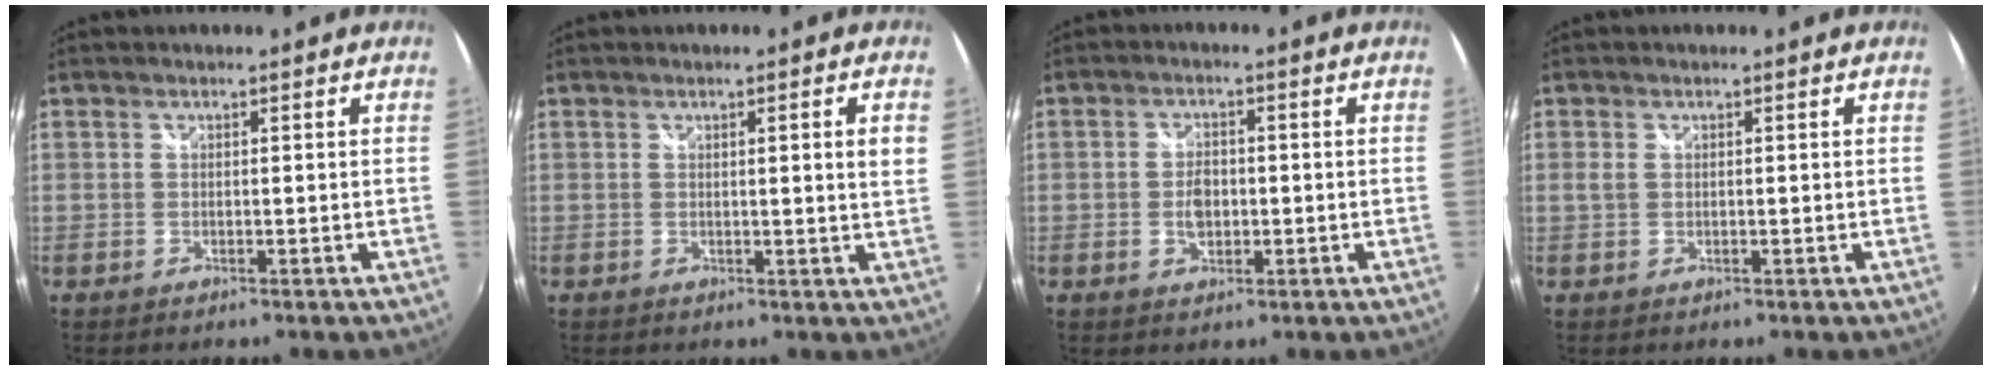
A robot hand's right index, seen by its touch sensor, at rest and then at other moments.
{"total": 3.5, "force": [0.9, -0.7, 3.3], "torque": [-0.032, 0.004, 0.012]}
{"total": 3.9, "force": [-0.6, 2.6, 2.8], "torque": [-0.052, 0.002, -0.009]}
{"total": 1.3, "force": [0.1, 1.0, 0.8], "torque": [-0.018, -0.003, 0.001]}